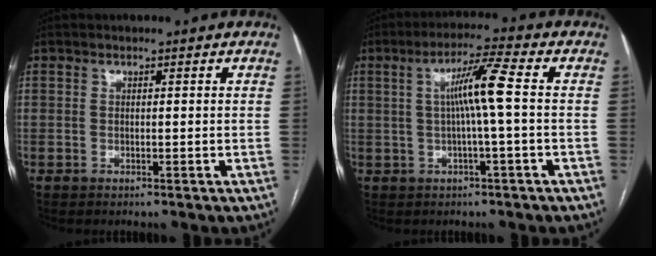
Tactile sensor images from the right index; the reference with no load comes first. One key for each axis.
{"total": 6.9, "fx": 0.4, "fy": -0.7, "fz": 6.9, "tx": -0.120, "ty": 0.013, "tz": 0.008}